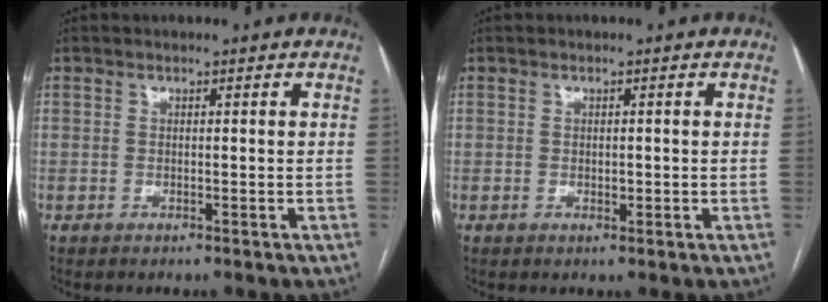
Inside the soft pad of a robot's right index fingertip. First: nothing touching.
{"total": 1.2, "force": [-0.1, 0.7, 1.0], "torque": [-0.016, -0.001, 0.001]}